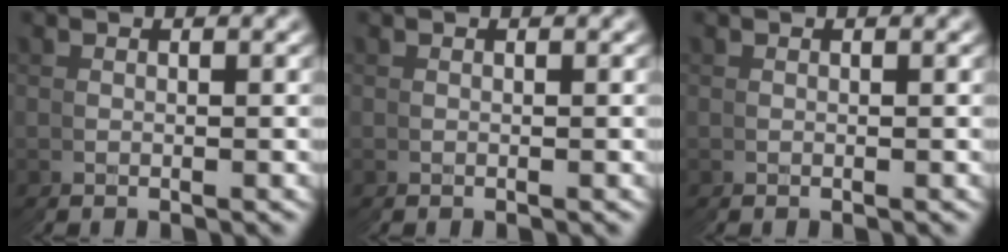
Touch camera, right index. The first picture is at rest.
{"total": 0.0}
{"total": 0.0}